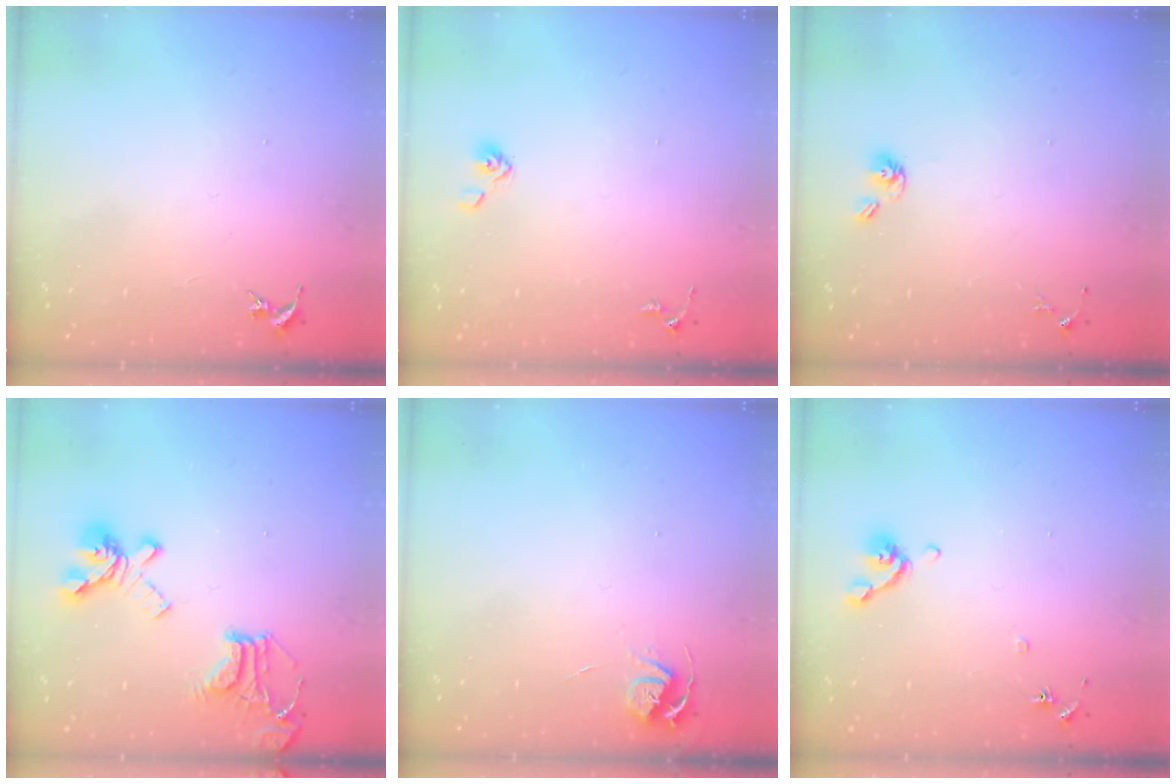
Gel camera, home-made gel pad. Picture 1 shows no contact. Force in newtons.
{"total": 4.5, "press": 3.8, "slide": 2.3}
{"total": 5.5, "press": 4.8, "slide": 2.6}
{"total": 20.9, "press": 20.8, "slide": 2.1}
{"total": 5.2, "press": 5.2, "slide": 0.6}
{"total": 7.8, "press": 7.6, "slide": 1.6}